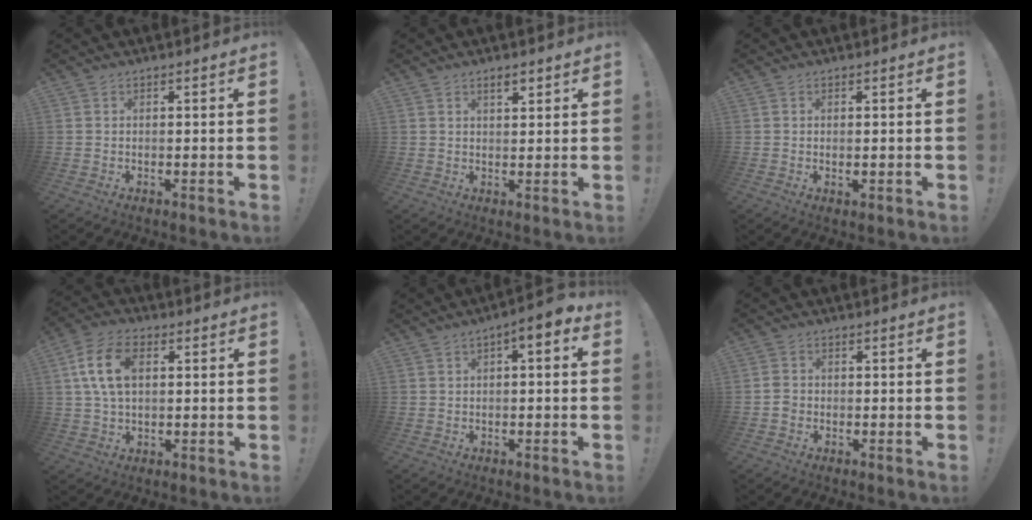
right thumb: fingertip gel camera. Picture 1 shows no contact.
{"total": 2.8, "force": [1.9, 1.0, 1.8], "torque": [-0.025, -0.007, 0.031]}
{"total": 1.0, "force": [0.2, 0.3, 0.9], "torque": [-0.007, -0.003, 0.003]}
{"total": 12.0, "force": [2.9, 7.5, 8.9], "torque": [-0.170, 0.008, 0.056]}
{"total": 4.0, "force": [0.5, 1.3, 3.8], "torque": [-0.054, -0.005, 0.004]}
{"total": 2.7, "force": [-1.0, 2.2, 1.1], "torque": [-0.019, 0.010, -0.016]}